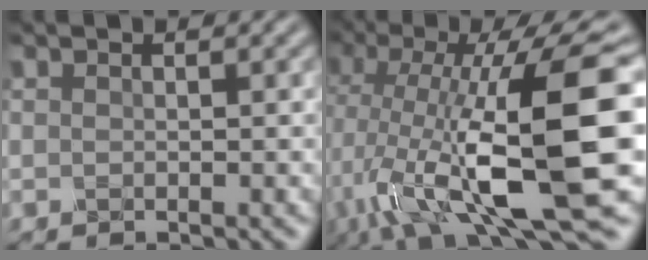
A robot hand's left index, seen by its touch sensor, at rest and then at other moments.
{"total": 16.1, "force": [-3.0, 4.8, 15.1], "torque": [-0.272, 0.000, -0.053]}